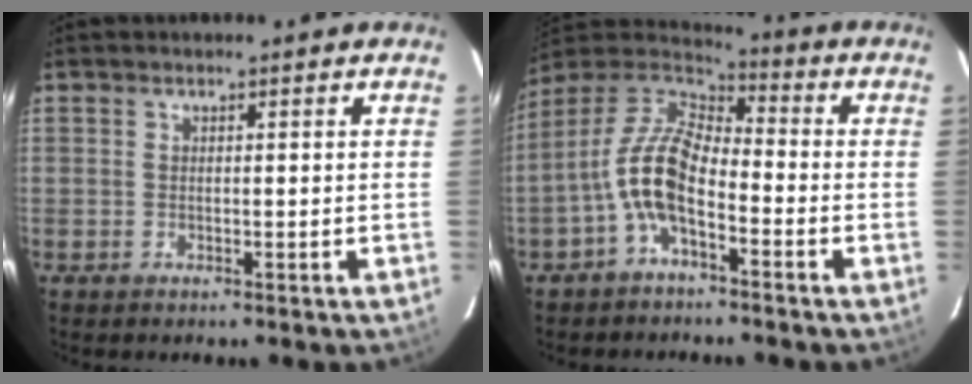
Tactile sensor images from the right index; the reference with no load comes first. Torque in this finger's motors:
{"motor_torque": [1.82, -0.31, 0.69, 0.15]}